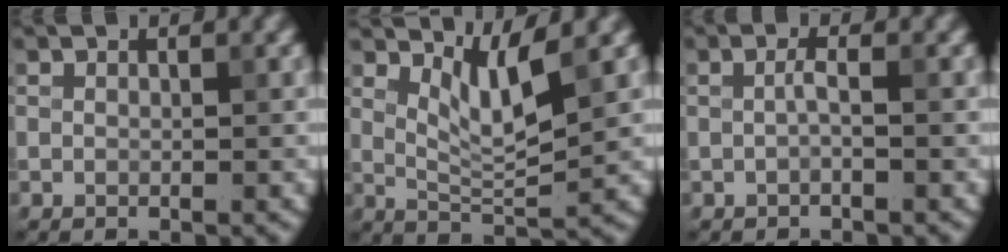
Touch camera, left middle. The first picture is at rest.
{"total": 3.4, "force": [1.9, 0.5, 2.7], "torque": [-0.061, -0.010, 0.044]}
{"total": 0.7, "force": [-0.3, -0.2, 0.6], "torque": [-0.017, 0.005, -0.003]}